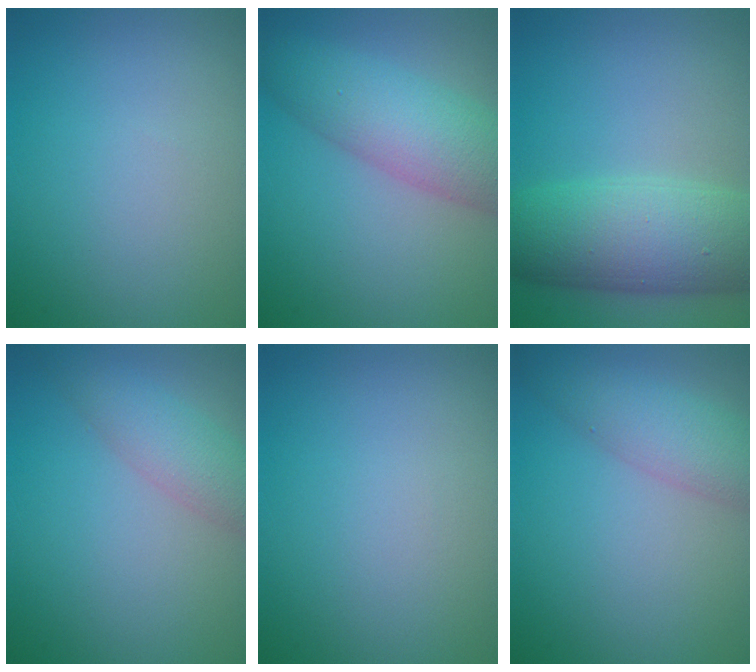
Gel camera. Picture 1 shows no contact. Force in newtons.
{"total": 7.1, "press": 7.1, "slide": 0.1}
{"total": 8.4, "press": 8.4, "slide": 0.2}
{"total": 3.6, "press": 3.6, "slide": 0.2}
{"total": 0.0}
{"total": 4.3, "press": 4.3, "slide": 0.1}